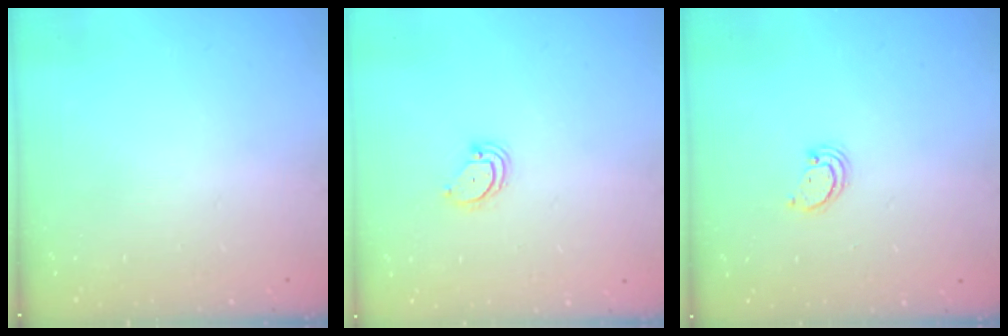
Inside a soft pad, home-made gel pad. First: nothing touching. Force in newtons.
{"total": 3.9, "press": 3.9, "slide": 0.2}
{"total": 2.4, "press": 2.4, "slide": 0.2}